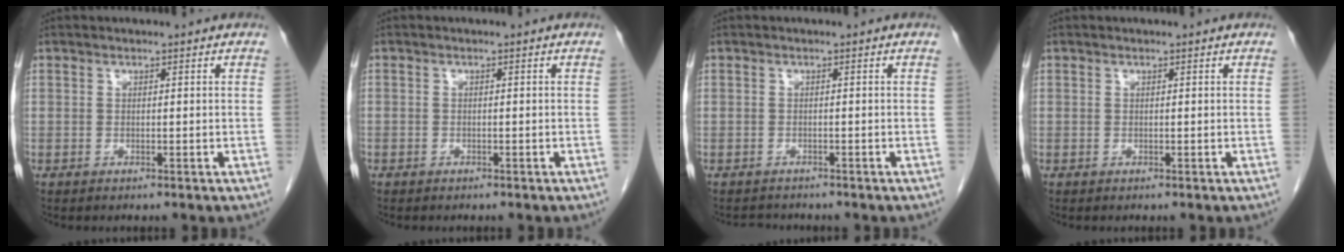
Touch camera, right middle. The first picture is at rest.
{"total": 0.6, "force": [-0.5, 0.4, 0.0], "torque": [-0.007, 0.003, -0.009]}
{"total": 2.1, "force": [-1.9, 0.7, -0.1], "torque": [0.000, -0.004, -0.031]}
{"total": 0.0}